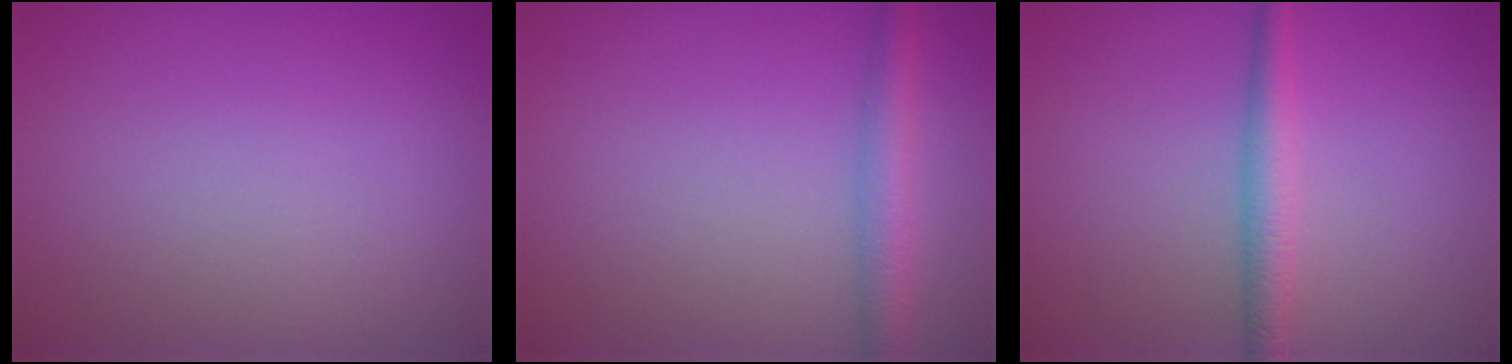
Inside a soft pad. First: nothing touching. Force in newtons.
{"total": 3.1, "press": 3.1, "slide": 0.1}
{"total": 2.7, "press": 2.7, "slide": 0.1}